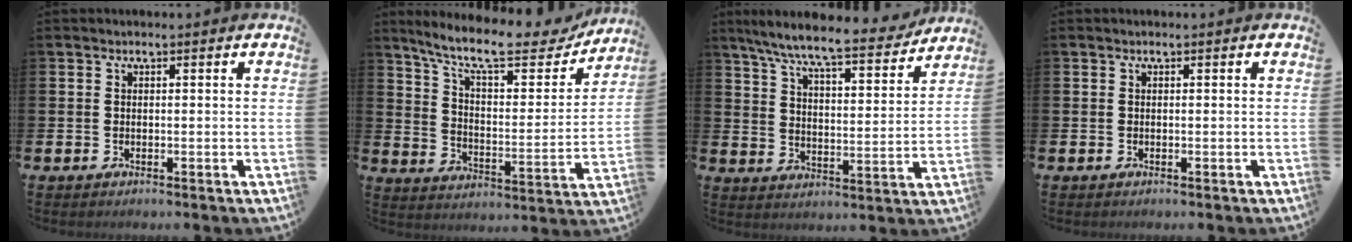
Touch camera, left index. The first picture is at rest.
{"total": 11.4, "force": [9.8, 2.7, 5.2], "torque": [-0.115, -0.066, 0.162]}
{"total": 8.7, "force": [7.9, 0.9, 3.5], "torque": [-0.091, -0.054, 0.132]}
{"total": 0.0}